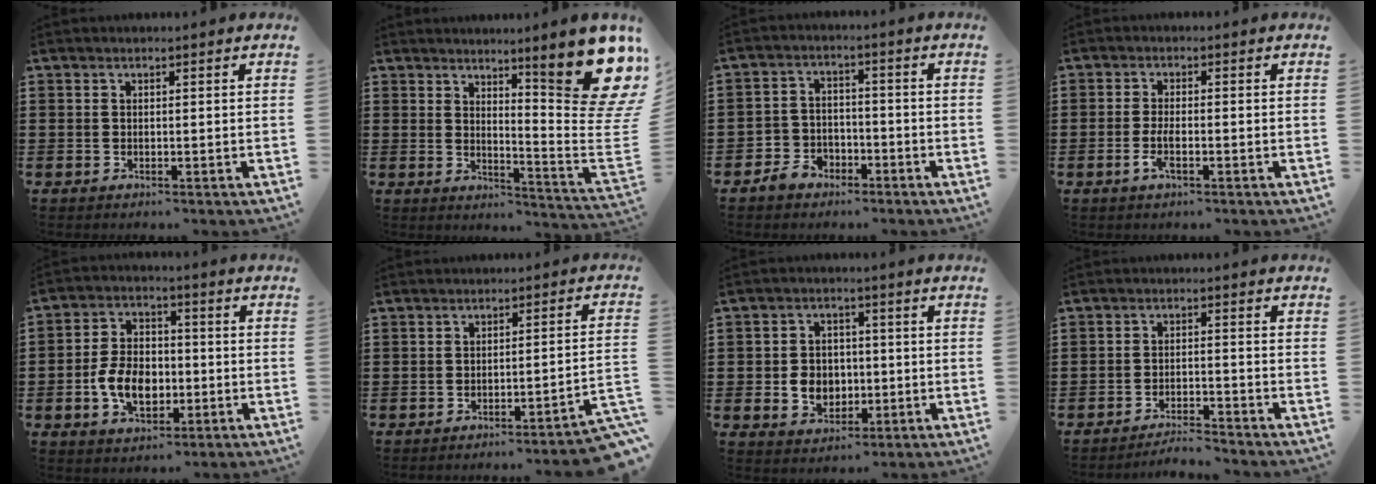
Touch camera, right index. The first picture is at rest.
{"total": 13.3, "force": [8.0, 2.8, 10.2], "torque": [-0.143, -0.075, 0.132]}
{"total": 4.2, "force": [-2.9, 2.9, 0.8], "torque": [-0.037, 0.009, -0.064]}
{"total": 2.8, "force": [-1.1, 0.5, 2.5], "torque": [-0.051, -0.005, -0.022]}
{"total": 7.7, "force": [-1.9, 5.1, 5.4], "torque": [-0.111, 0.003, -0.038]}
{"total": 3.3, "force": [-2.7, -0.5, 1.8], "torque": [-0.033, -0.013, -0.056]}
{"total": 5.1, "force": [-0.6, 4.3, 2.7], "torque": [-0.055, 0.006, -0.014]}
{"total": 3.3, "force": [-3.3, 0.0, 0.4], "torque": [-0.013, 0.002, -0.069]}